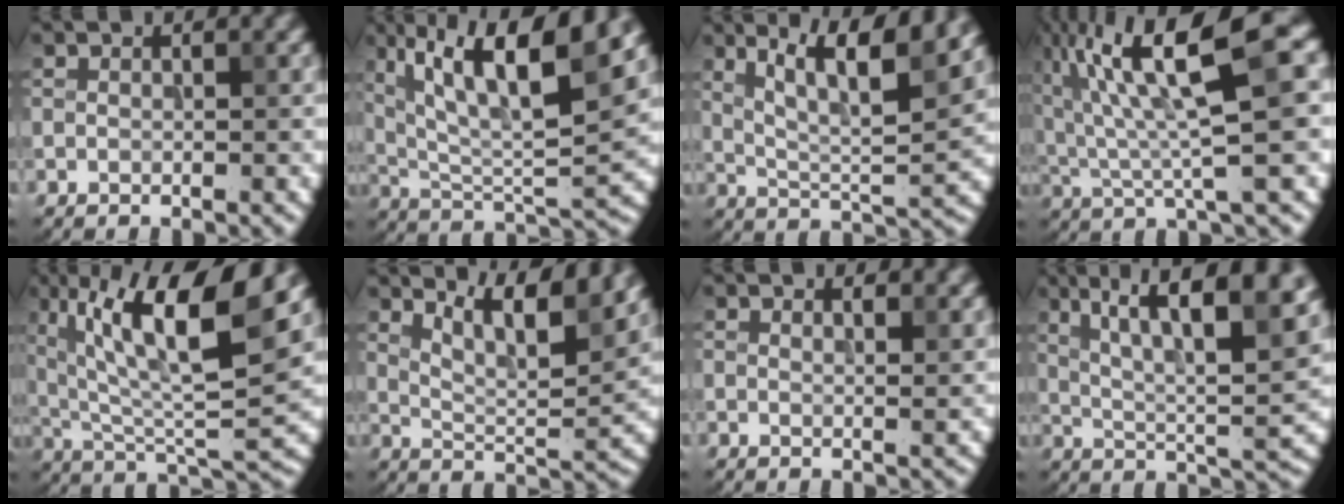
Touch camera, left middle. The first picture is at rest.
{"total": 11.8, "force": [5.7, 3.2, 9.8], "torque": [-0.175, 0.005, 0.105]}
{"total": 9.3, "force": [4.9, 2.1, 7.7], "torque": [-0.130, 0.002, 0.086]}
{"total": 12.2, "force": [4.5, 2.3, 11.1], "torque": [-0.189, 0.021, 0.083]}
{"total": 12.8, "force": [5.9, 3.5, 10.8], "torque": [-0.181, 0.006, 0.109]}
{"total": 8.3, "force": [5.6, 2.0, 5.9], "torque": [-0.091, 0.003, 0.092]}
{"total": 2.1, "force": [1.4, 0.7, 1.4], "torque": [-0.008, 0.001, 0.017]}
{"total": 12.8, "force": [5.7, 4.1, 10.8], "torque": [-0.167, 0.005, 0.093]}